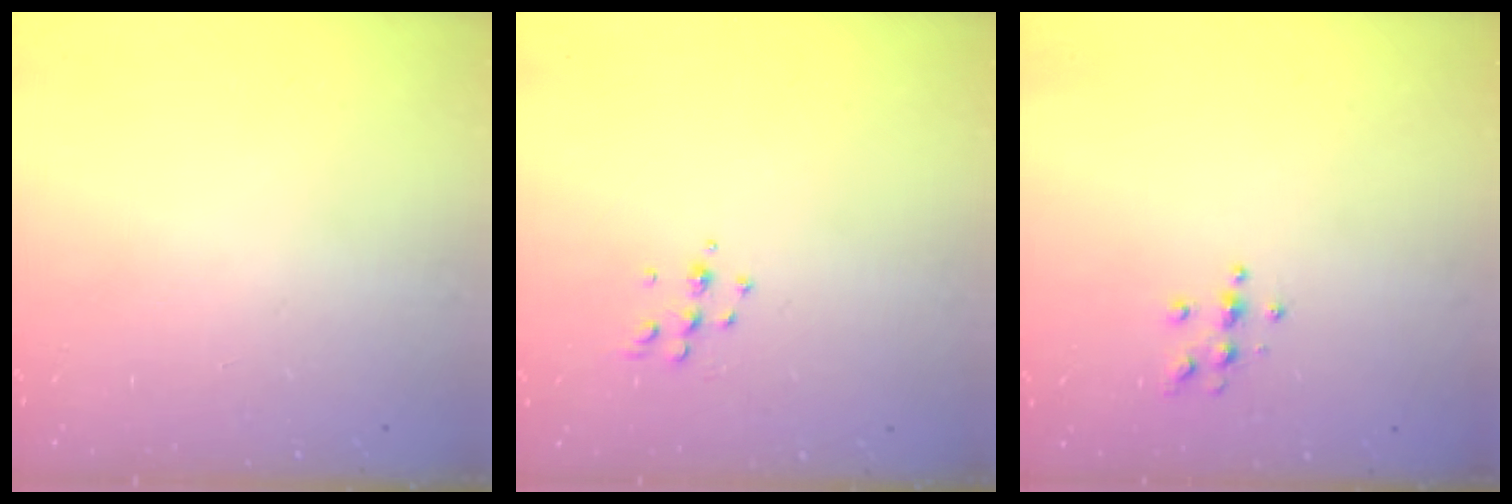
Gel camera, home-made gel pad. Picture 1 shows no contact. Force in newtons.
{"total": 4.7, "press": 4.6, "slide": 0.8}
{"total": 3.9, "press": 3.9, "slide": 0.6}